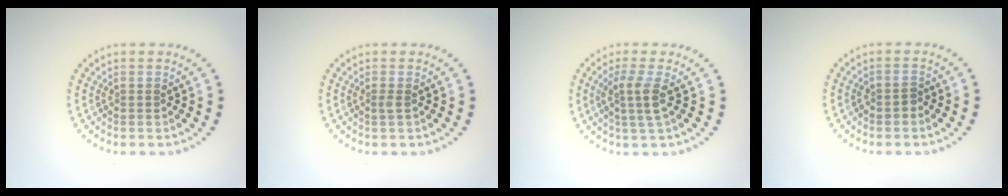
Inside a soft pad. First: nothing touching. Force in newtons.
{"total": 0.6, "press": 0.4, "slide": 0.3}
{"total": 2.6, "press": 2.1, "slide": 1.5}
{"total": 1.1, "press": 1.0, "slide": 0.4}